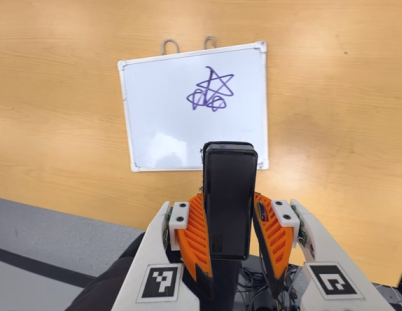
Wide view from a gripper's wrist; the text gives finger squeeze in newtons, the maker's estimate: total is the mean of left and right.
{"total": 6.6, "left": 4.2, "right": 8.9}